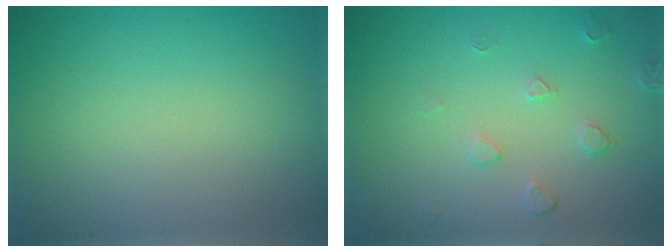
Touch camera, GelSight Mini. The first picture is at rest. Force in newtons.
{"total": 1.5, "press": 0.9, "slide": 1.1}